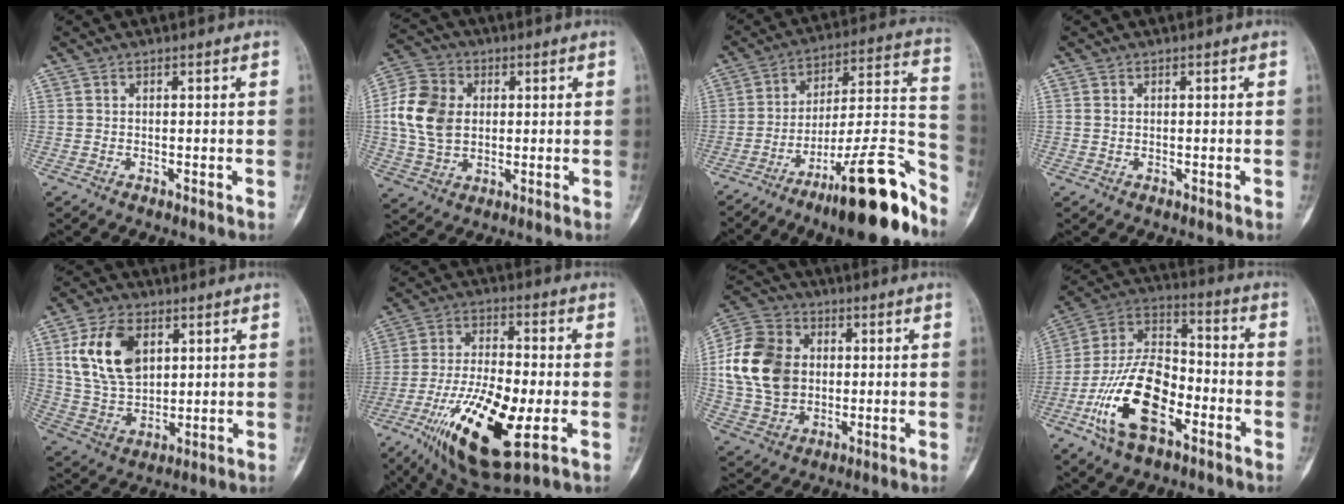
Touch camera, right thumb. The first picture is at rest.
{"total": 12.4, "force": [1.2, 9.2, 8.1], "torque": [-0.149, 0.007, 0.021]}
{"total": 21.8, "force": [-14.2, 4.3, 16.0], "torque": [-0.200, 0.106, -0.220]}
{"total": 0.7, "force": [0.2, 0.5, 0.5], "torque": [-0.013, 0.001, 0.005]}
{"total": 14.4, "force": [4.9, 9.1, 10.0], "torque": [-0.171, -0.014, 0.102]}
{"total": 19.6, "force": [-6.4, 6.5, 17.3], "torque": [-0.333, 0.003, -0.102]}
{"total": 17.4, "force": [1.6, 13.5, 10.9], "torque": [-0.192, 0.010, 0.030]}
{"total": 18.6, "force": [-7.2, 9.7, 14.2], "torque": [-0.254, 0.051, -0.136]}